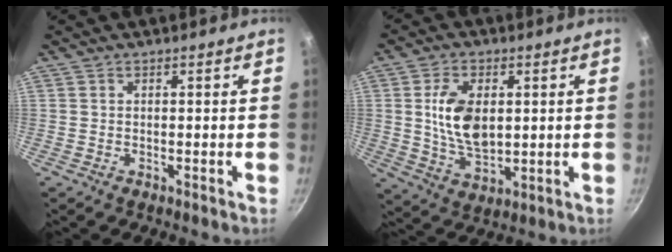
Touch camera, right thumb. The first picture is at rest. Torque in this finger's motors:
{"motor_torque": [1.67, 1.76, 1.60, 0.12, 0.42]}